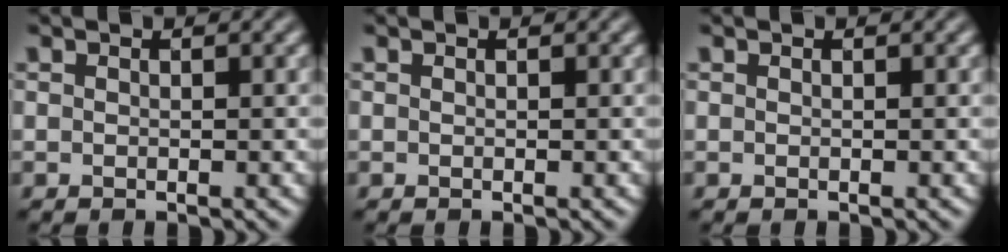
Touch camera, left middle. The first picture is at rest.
{"total": 0.0}
{"total": 0.0}